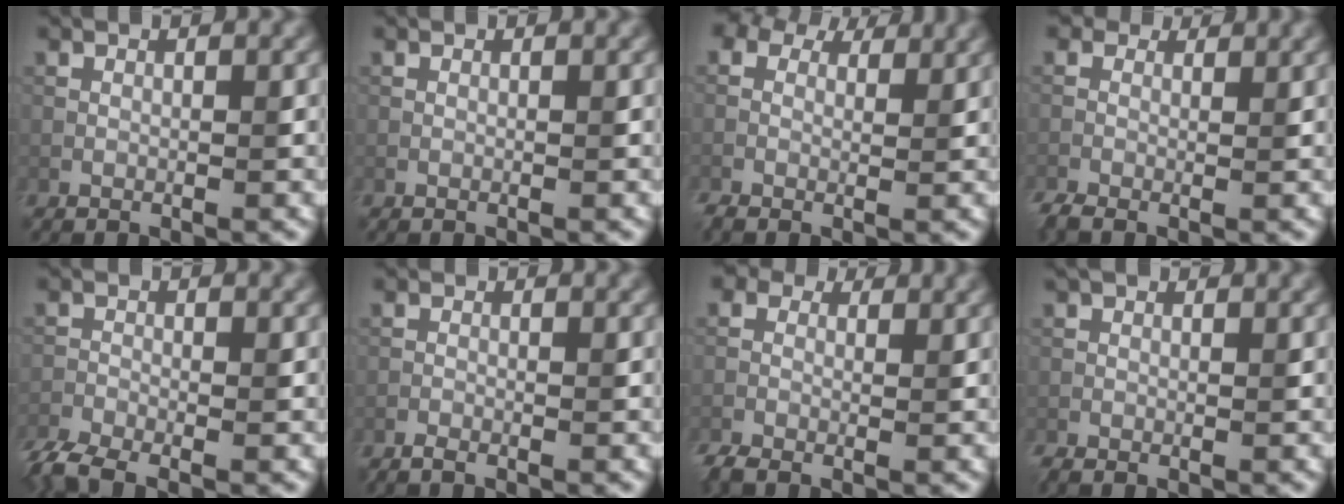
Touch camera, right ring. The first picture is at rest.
{"total": 0.0}
{"total": 5.7, "force": [3.1, 3.5, 3.2], "torque": [-0.070, 0.010, 0.039]}
{"total": 2.8, "force": [-0.2, 2.0, 1.9], "torque": [-0.042, -0.002, -0.008]}
{"total": 4.5, "force": [-3.5, 1.4, 2.4], "torque": [-0.056, -0.015, -0.073]}
{"total": 0.9, "force": [-0.8, 0.1, 0.2], "torque": [-0.013, 0.000, -0.015]}
{"total": 4.0, "force": [-0.3, 3.0, 2.6], "torque": [-0.053, -0.001, -0.002]}
{"total": 1.6, "force": [-0.2, 0.7, 1.4], "torque": [-0.031, 0.001, -0.007]}